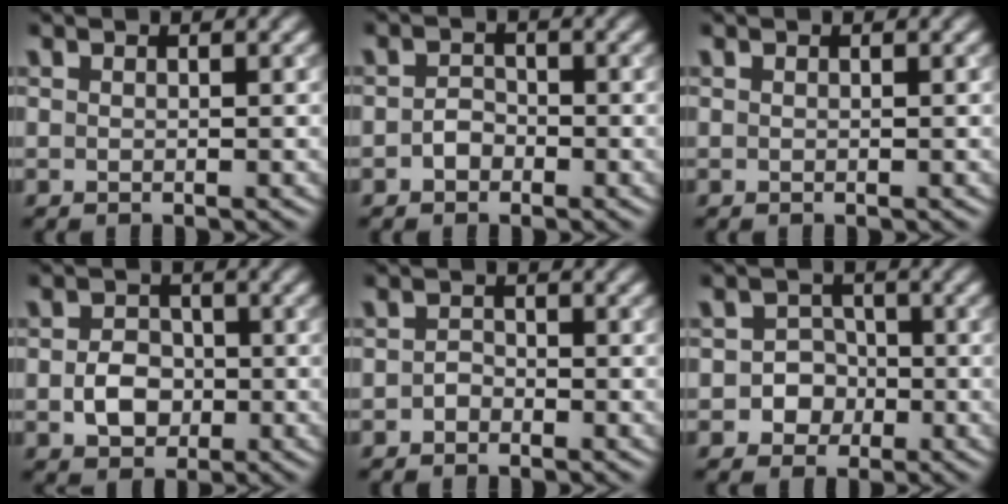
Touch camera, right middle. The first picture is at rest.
{"total": 1.5, "force": [-0.7, 1.1, 0.7], "torque": [-0.011, 0.003, -0.015]}
{"total": 0.0}
{"total": 3.1, "force": [-0.7, 2.4, 1.7], "torque": [-0.029, 0.000, -0.016]}
{"total": 1.0, "force": [-0.6, 0.7, 0.4], "torque": [-0.008, 0.003, -0.013]}
{"total": 3.1, "force": [-1.0, 2.9, 0.7], "torque": [0.019, 0.009, -0.034]}